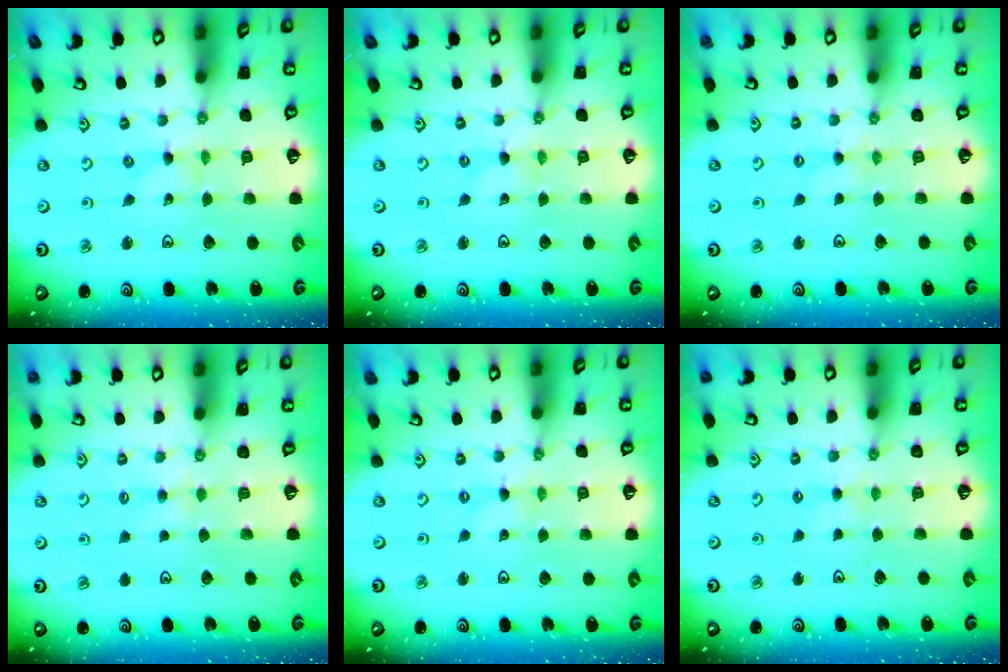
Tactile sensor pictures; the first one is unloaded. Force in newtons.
{"total": 0.0}
{"total": 1.8, "press": 1.8, "slide": 0.4}
{"total": 2.1, "press": 2.1, "slide": 0.4}
{"total": 0.0}
{"total": 1.6, "press": 1.5, "slide": 0.4}